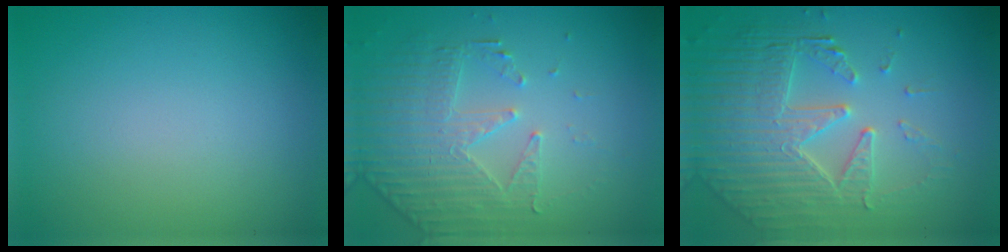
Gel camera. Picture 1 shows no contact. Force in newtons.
{"total": 4.7, "press": 3.4, "slide": 3.2}
{"total": 6.7, "press": 5.1, "slide": 4.4}